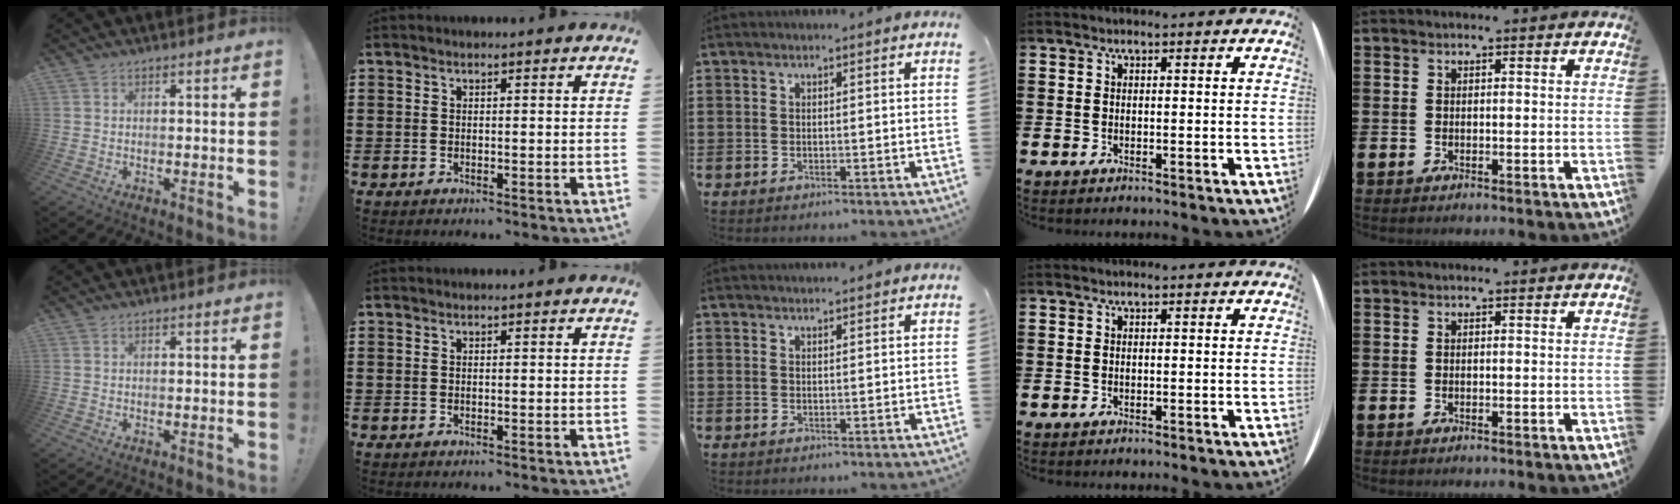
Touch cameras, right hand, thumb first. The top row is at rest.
{"middle": {"total": 0.9, "force": [0.9, -0.1, 0.0], "torque": [-0.002, -0.003, 0.018]}}